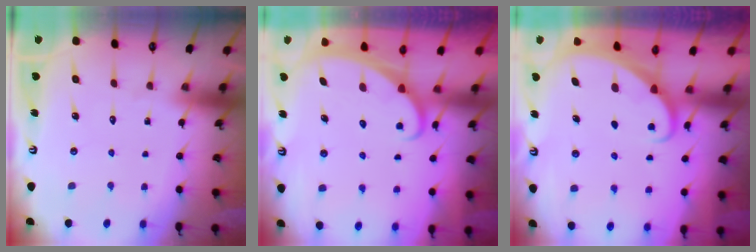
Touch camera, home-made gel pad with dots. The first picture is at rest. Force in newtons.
{"total": 2.1, "press": 2.1, "slide": 0.1}
{"total": 1.9, "press": 1.9, "slide": 0.1}